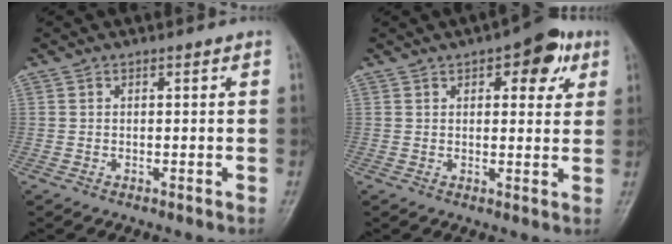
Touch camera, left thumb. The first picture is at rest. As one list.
[{"total": 9.1, "force": [4.3, 4.4, 6.8], "torque": [-0.049, -0.008, 0.048]}]